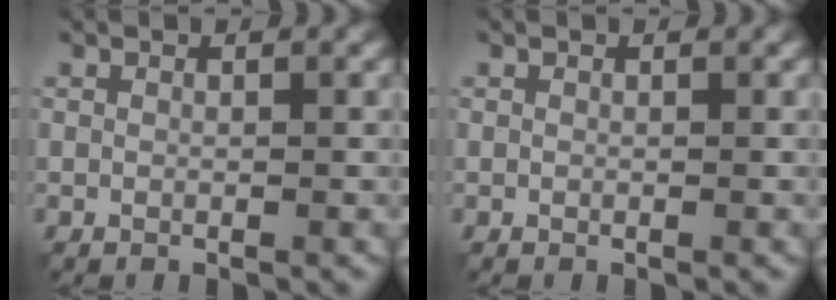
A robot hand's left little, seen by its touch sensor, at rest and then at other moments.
{"total": 0.0}